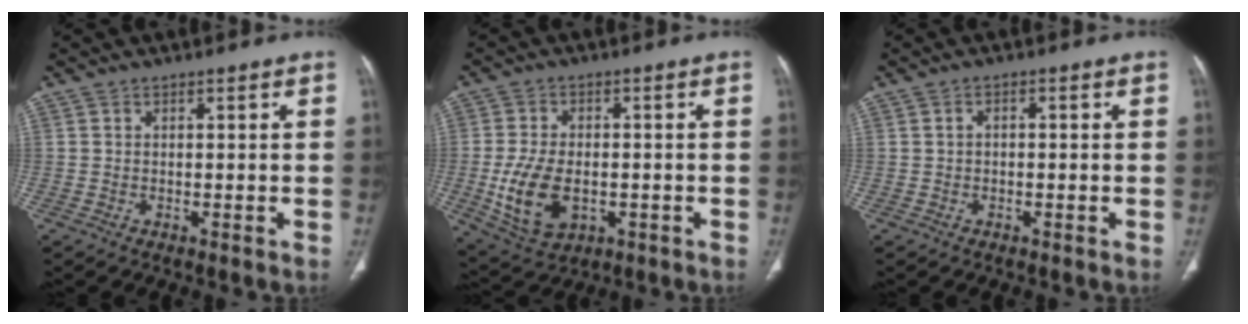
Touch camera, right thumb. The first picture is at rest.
{"total": 11.5, "force": [-2.2, 7.2, 8.7], "torque": [-0.163, -0.001, -0.025]}
{"total": 0.9, "force": [-0.1, 0.6, 0.7], "torque": [-0.009, 0.005, -0.004]}